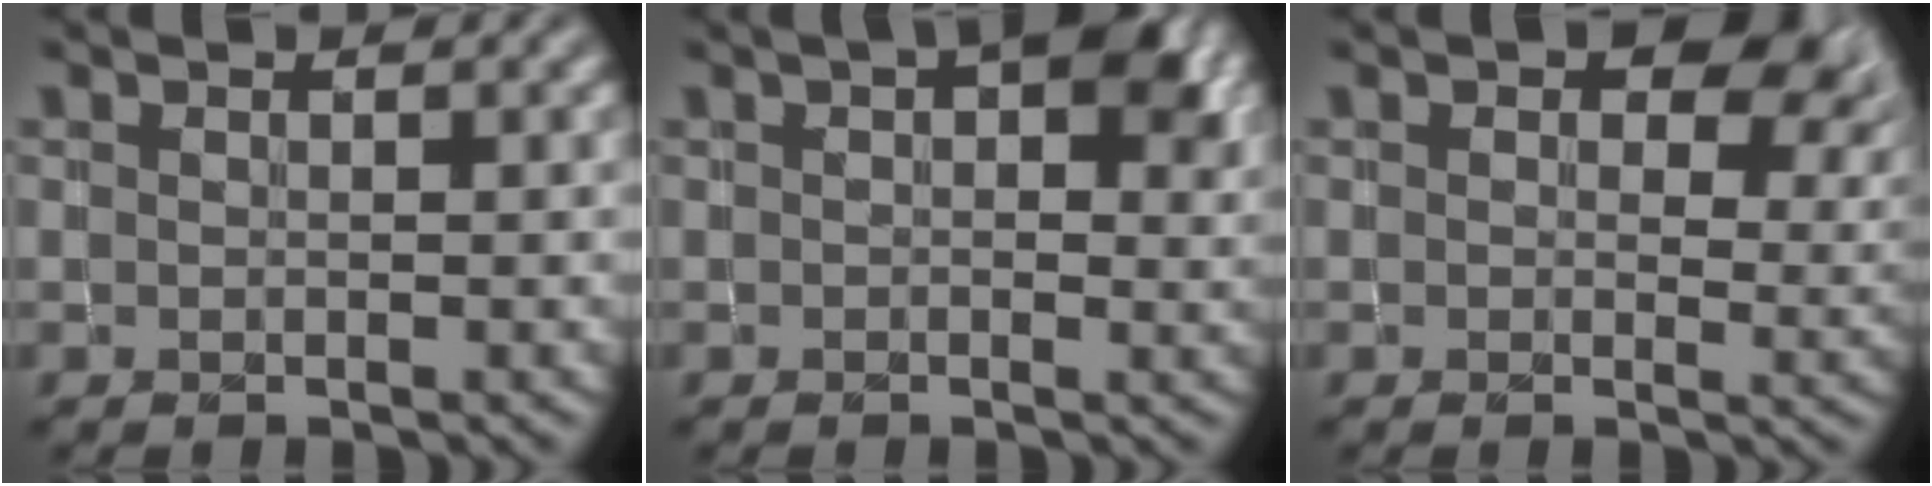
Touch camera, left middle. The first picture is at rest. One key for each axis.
{"total": 5.6, "fx": 1.9, "fy": 3.1, "fz": 4.3, "tx": -0.041, "ty": 0.012, "tz": 0.017}
{"total": 5.6, "fx": 2.2, "fy": 3.4, "fz": 3.9, "tx": -0.051, "ty": -0.003, "tz": 0.031}